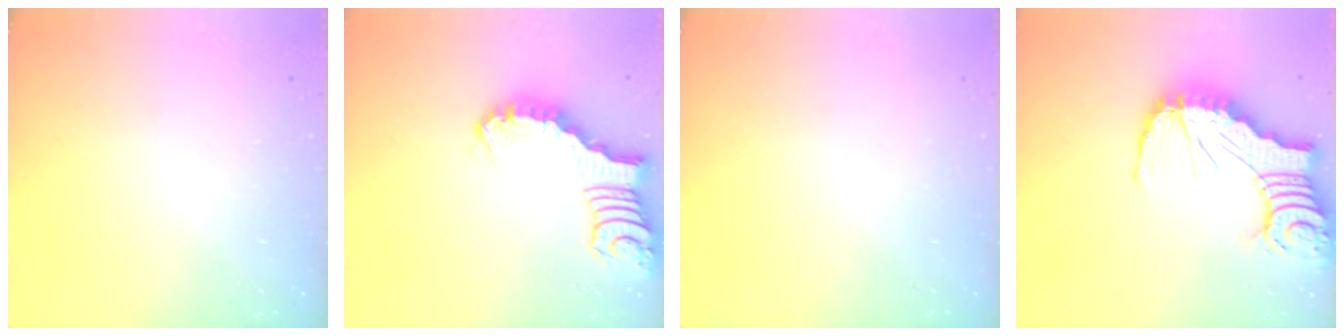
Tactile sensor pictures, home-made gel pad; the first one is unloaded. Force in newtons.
{"total": 2.4, "press": 2.4, "slide": 0.2}
{"total": 0.0}
{"total": 14.0, "press": 13.9, "slide": 1.9}